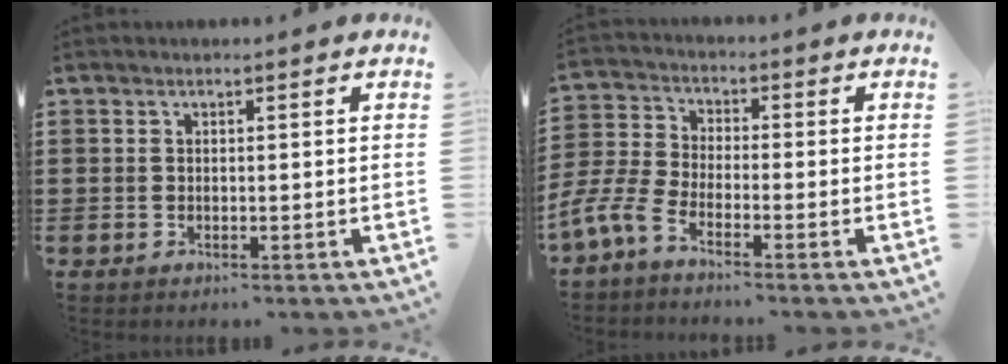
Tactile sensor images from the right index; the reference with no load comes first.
{"total": 5.0, "force": [-4.1, 1.1, 2.6], "torque": [-0.097, -0.020, -0.091]}